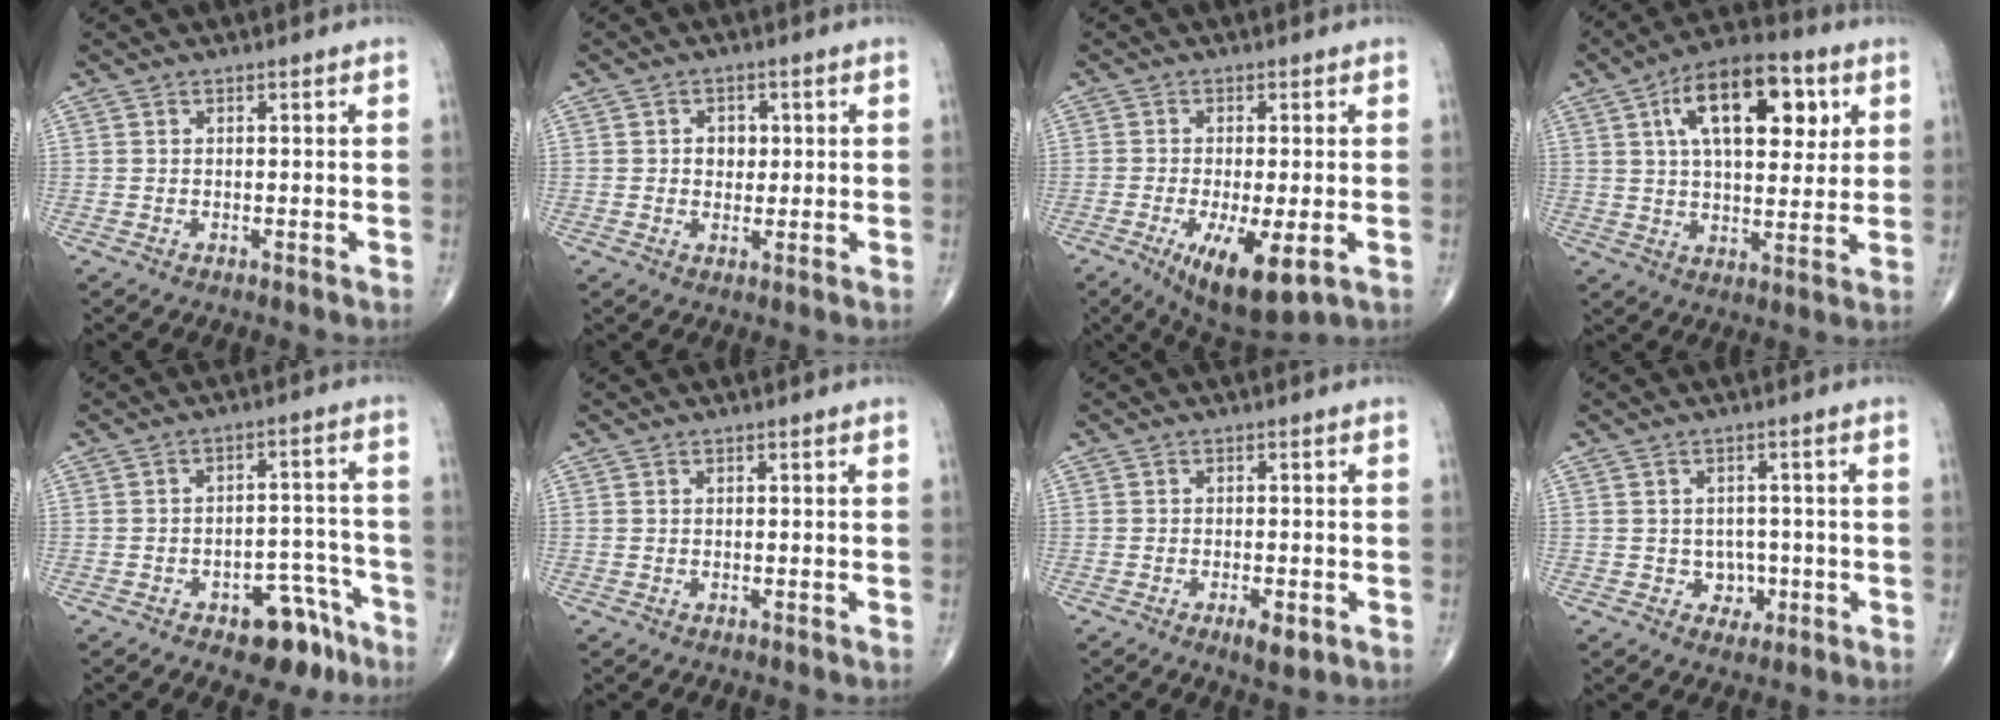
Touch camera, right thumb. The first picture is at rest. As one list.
[{"total": 3.5, "force": [0.5, 2.8, 2.0], "torque": [-0.005, 0.002, 0.005]}, {"total": 10.9, "force": [-3.8, 3.4, 9.6], "torque": [-0.159, -0.020, -0.053]}, {"total": 18.3, "force": [6.5, 9.0, 14.6], "torque": [-0.194, -0.004, 0.098]}, {"total": 9.3, "force": [-5.8, 4.8, 5.4], "torque": [-0.033, 0.050, -0.076]}, {"total": 0.0}, {"total": 3.3, "force": [-1.4, 1.2, 2.7], "torque": [-0.041, -0.001, -0.020]}, {"total": 3.7, "force": [-0.9, 3.3, 1.5], "torque": [0.009, 0.006, -0.009]}]